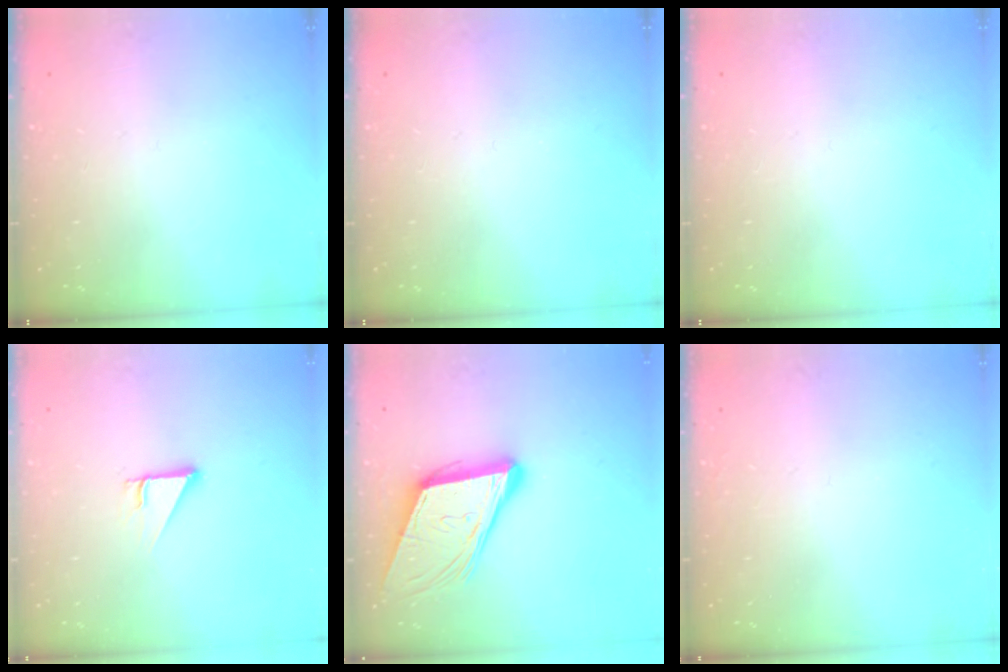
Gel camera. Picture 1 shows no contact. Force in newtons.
{"total": 0.0}
{"total": 0.0}
{"total": 2.5, "press": 2.5, "slide": 0.2}
{"total": 14.7, "press": 14.2, "slide": 3.9}
{"total": 1.5, "press": 1.5, "slide": 0.1}